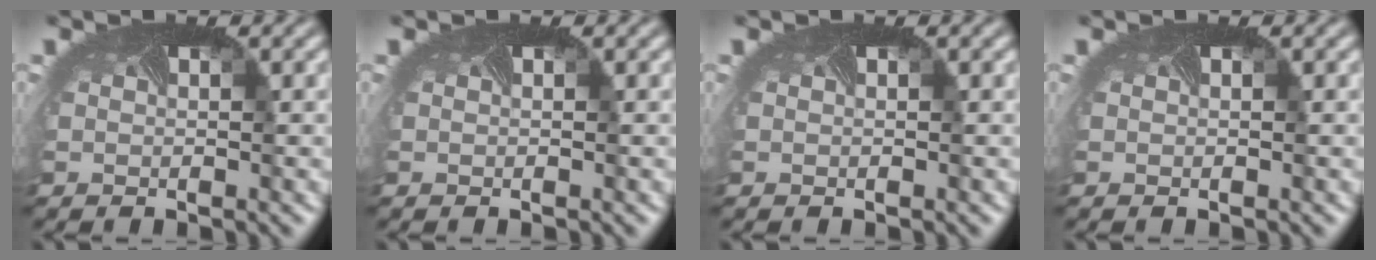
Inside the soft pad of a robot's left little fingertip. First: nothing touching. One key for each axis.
{"total": 0.0}
{"total": 0.0}
{"total": 0.0}